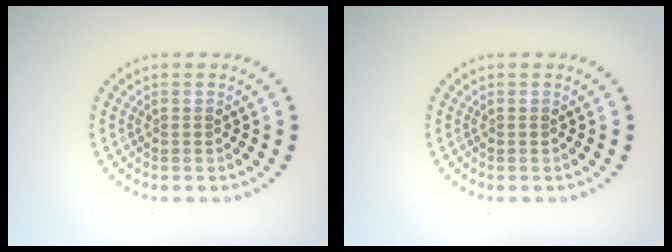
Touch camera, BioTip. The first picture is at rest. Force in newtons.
{"total": 0.0}